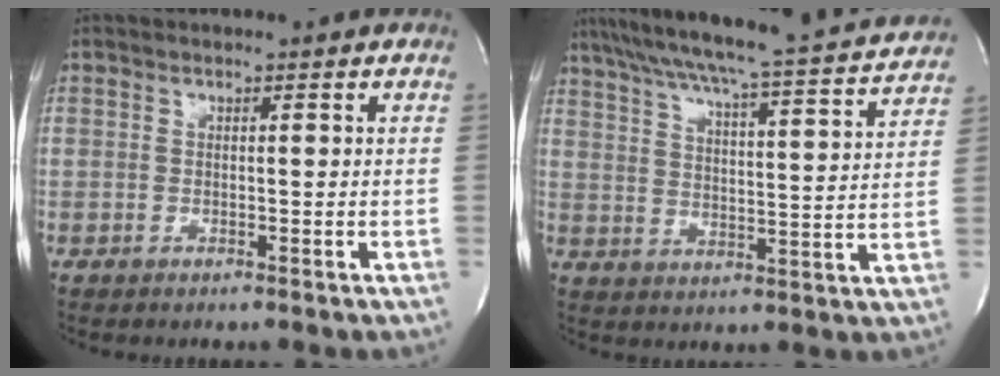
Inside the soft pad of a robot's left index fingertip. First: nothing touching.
{"total": 24.0, "force": [21.8, 0.8, 10.0], "torque": [-0.172, -0.020, 0.291]}